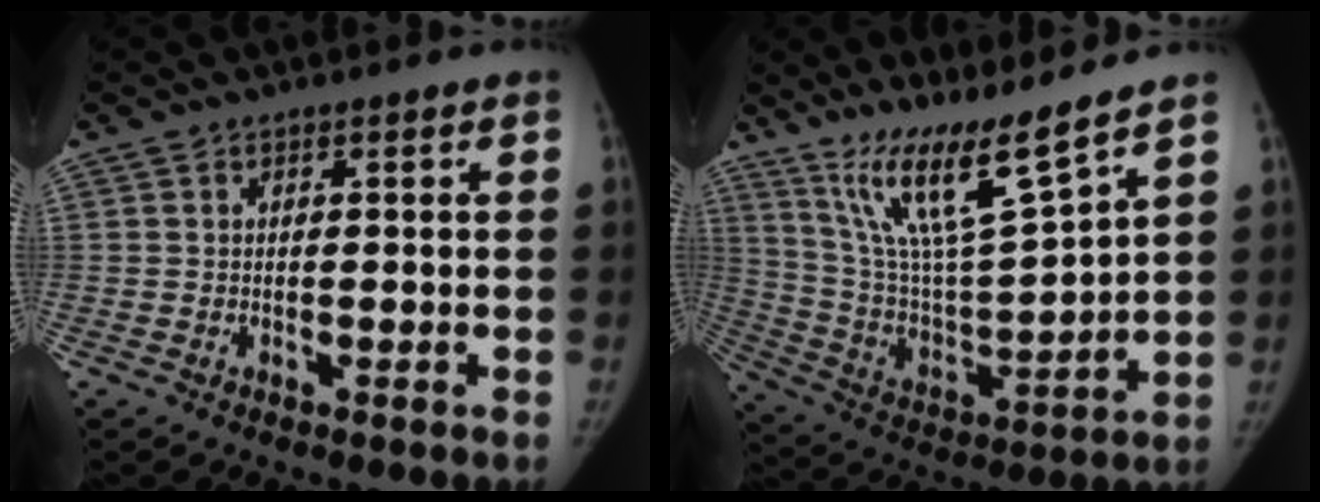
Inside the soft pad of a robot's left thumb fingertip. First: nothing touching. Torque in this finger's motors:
{"motor_torque": [0.49, 0.17, 1.46, -1.31, 0.09]}